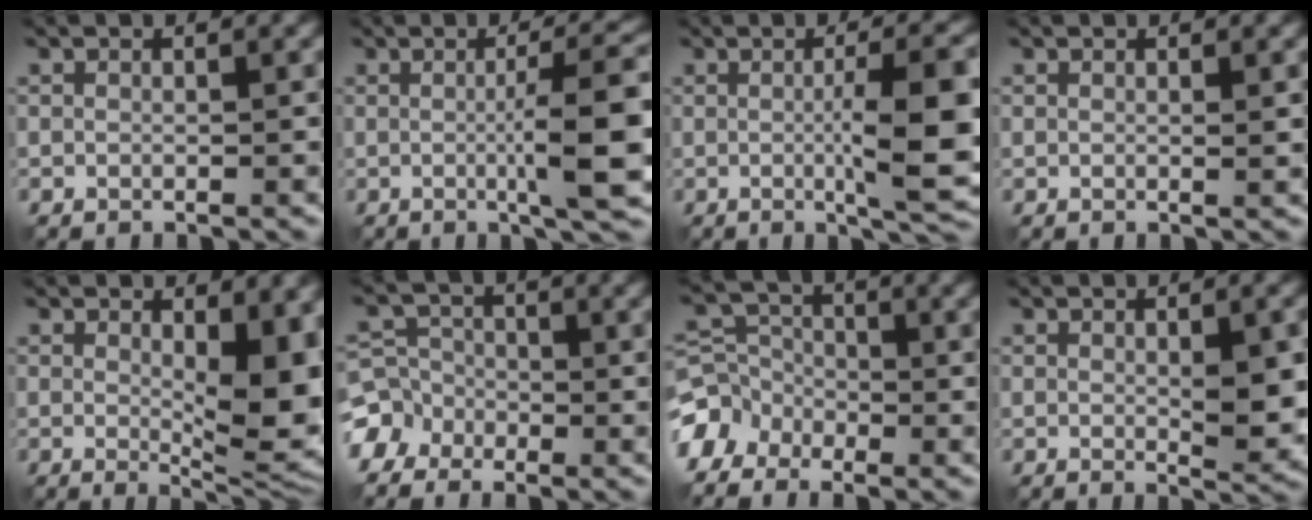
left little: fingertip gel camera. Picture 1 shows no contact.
{"total": 7.5, "force": [-0.7, 1.3, 7.3], "torque": [-0.101, 0.007, -0.013]}
{"total": 8.7, "force": [-0.6, 1.9, 8.4], "torque": [-0.115, 0.000, -0.010]}
{"total": 0.8, "force": [0.3, 0.3, 0.7], "torque": [-0.007, -0.001, 0.003]}
{"total": 9.2, "force": [0.9, 3.5, 8.4], "torque": [-0.111, -0.009, 0.015]}
{"total": 5.4, "force": [-3.0, 4.5, 0.7], "torque": [0.007, 0.004, -0.076]}
{"total": 5.7, "force": [-3.5, 4.3, 1.0], "torque": [0.003, 0.005, -0.080]}
{"total": 4.2, "force": [0.0, 1.4, 3.9], "torque": [-0.061, -0.003, 0.005]}